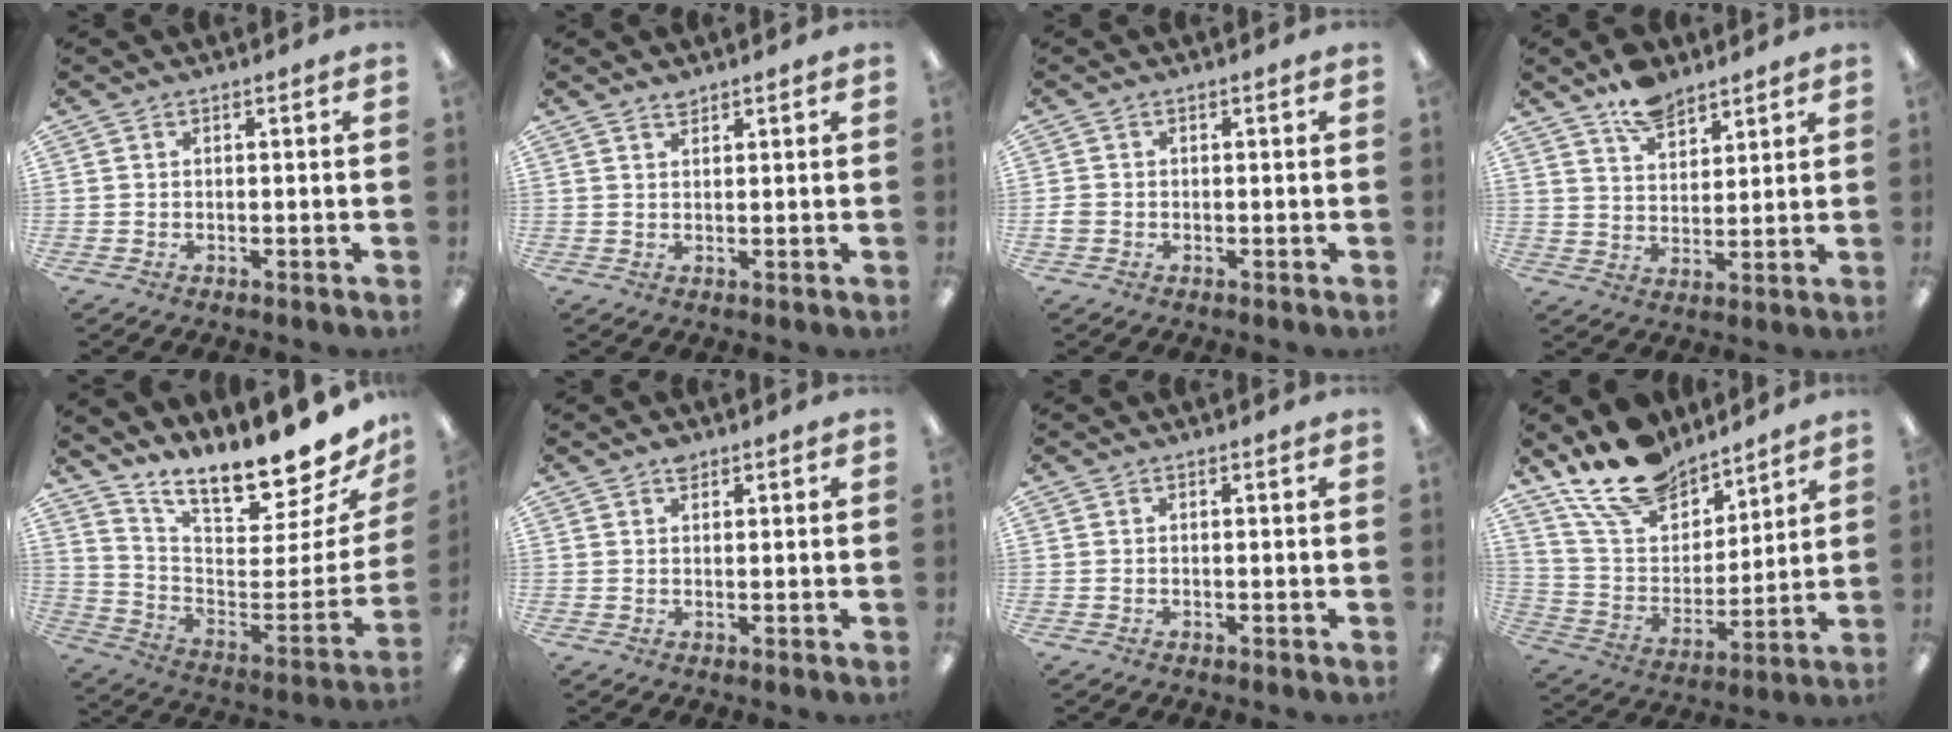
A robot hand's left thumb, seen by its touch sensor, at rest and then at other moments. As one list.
[{"total": 1.6, "force": [1.6, 0.3, 0.4], "torque": [-0.009, -0.002, 0.029]}, {"total": 1.7, "force": [-0.4, 1.4, 0.9], "torque": [-0.014, 0.003, -0.007]}, {"total": 8.4, "force": [6.5, 4.3, 3.0], "torque": [-0.049, -0.033, 0.119]}, {"total": 14.5, "force": [12.7, 2.9, 6.4], "torque": [-0.074, -0.127, 0.202]}, {"total": 1.9, "force": [1.4, 1.0, 0.9], "torque": [-0.012, -0.003, 0.023]}, {"total": 0.0}, {"total": 18.0, "force": [14.2, 8.9, 6.6], "torque": [-0.138, -0.085, 0.263]}]